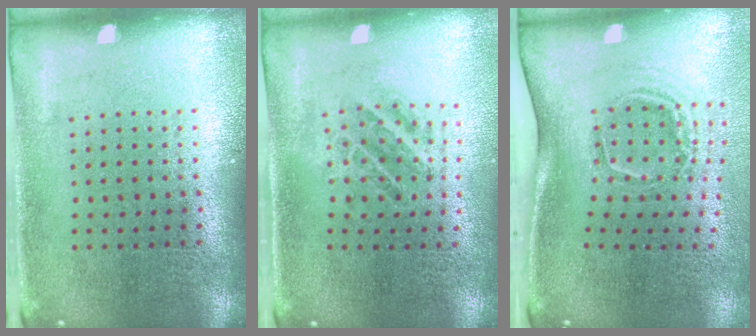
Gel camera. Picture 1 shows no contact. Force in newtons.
{"total": 1.0, "press": 1.0, "slide": 0.1}
{"total": 2.1, "press": 1.3, "slide": 1.7}